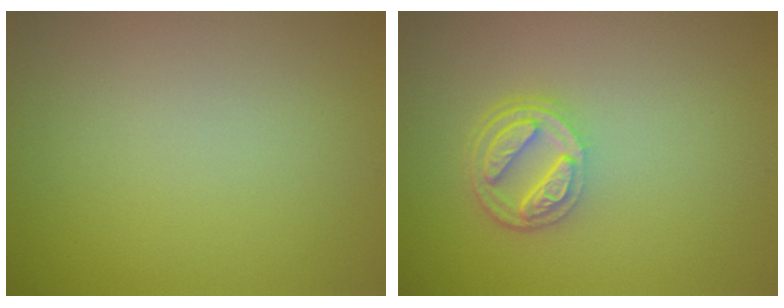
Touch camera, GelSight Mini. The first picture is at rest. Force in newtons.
{"total": 3.8, "press": 2.8, "slide": 2.5}